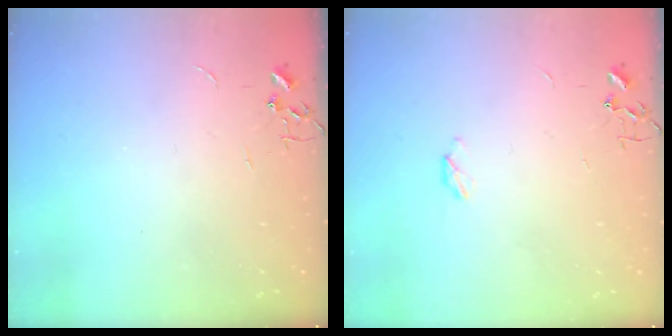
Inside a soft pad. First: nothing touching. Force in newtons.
{"total": 2.9, "press": 2.9, "slide": 0.5}